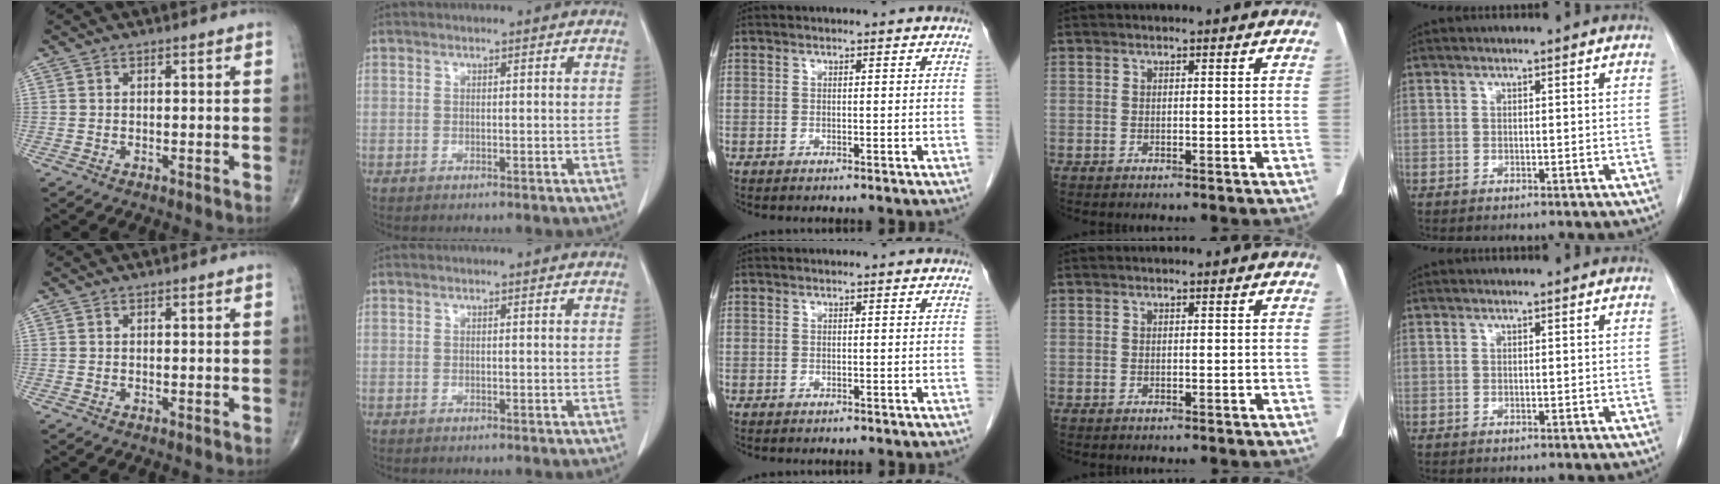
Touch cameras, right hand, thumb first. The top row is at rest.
{}